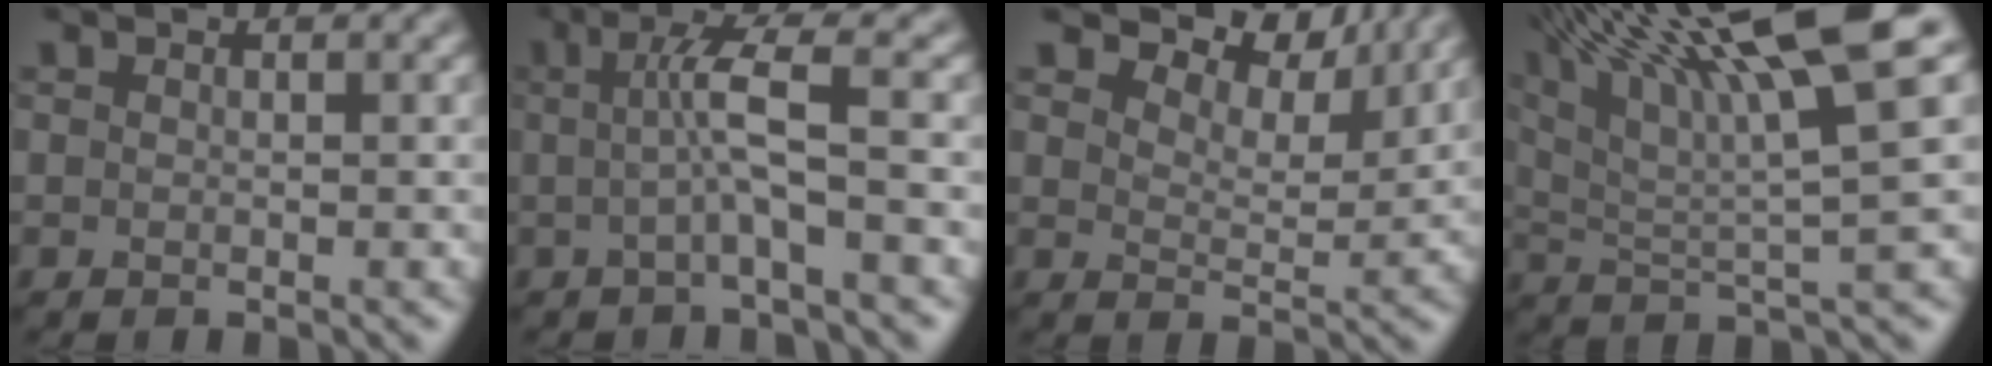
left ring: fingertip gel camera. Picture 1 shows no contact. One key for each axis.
{"total": 4.2, "fx": -0.2, "fy": 0.5, "fz": 4.2, "tx": -0.077, "ty": 0.004, "tz": -0.004}
{"total": 7.0, "fx": 5.9, "fy": 2.4, "fz": 2.9, "tx": -0.049, "ty": 0.001, "tz": 0.076}
{"total": 16.1, "fx": 8.8, "fy": 3.0, "fz": 13.1, "tx": -0.238, "ty": 0.036, "tz": 0.159}